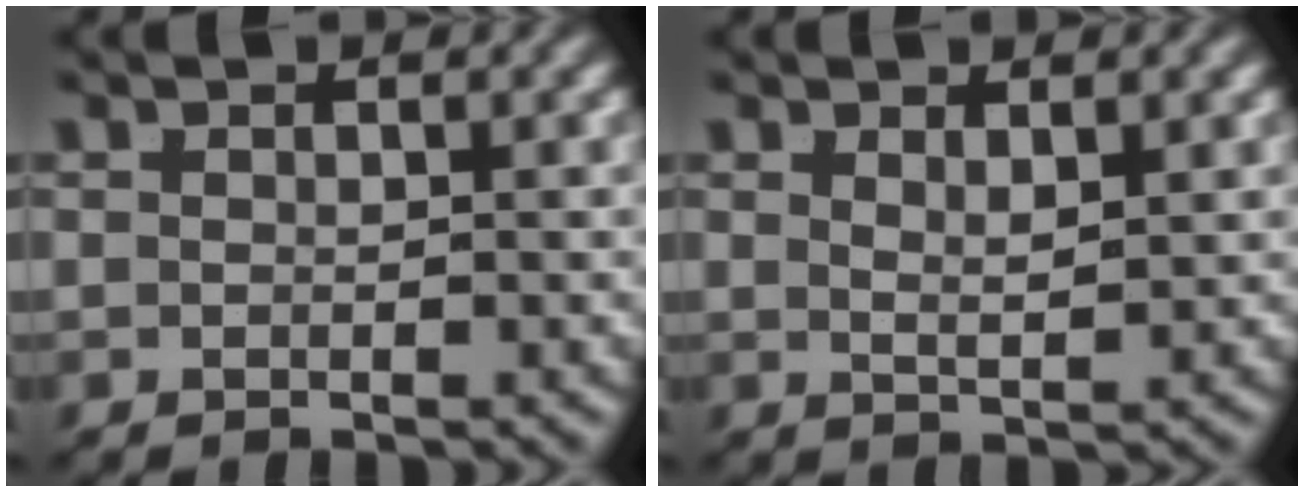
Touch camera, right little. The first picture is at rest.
{"total": 1.5, "force": [1.0, -0.6, 0.9], "torque": [-0.011, -0.011, 0.027]}